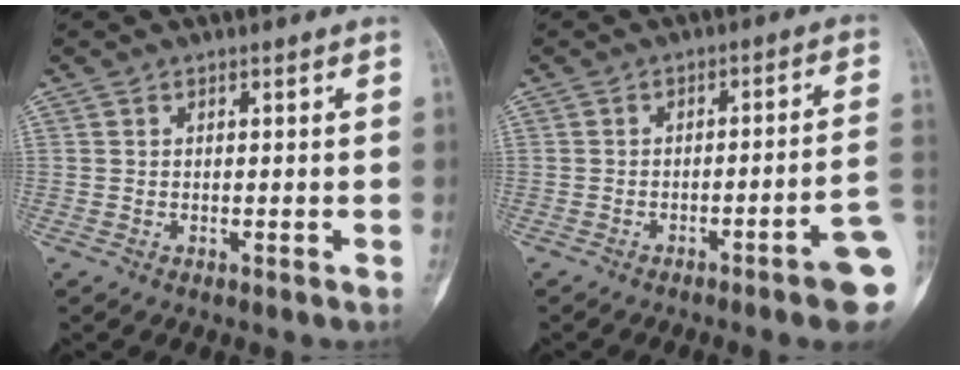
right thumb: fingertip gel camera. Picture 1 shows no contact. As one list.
[{"total": 9.3, "force": [-4.1, 0.5, 8.4], "torque": [-0.105, 0.027, -0.053]}]